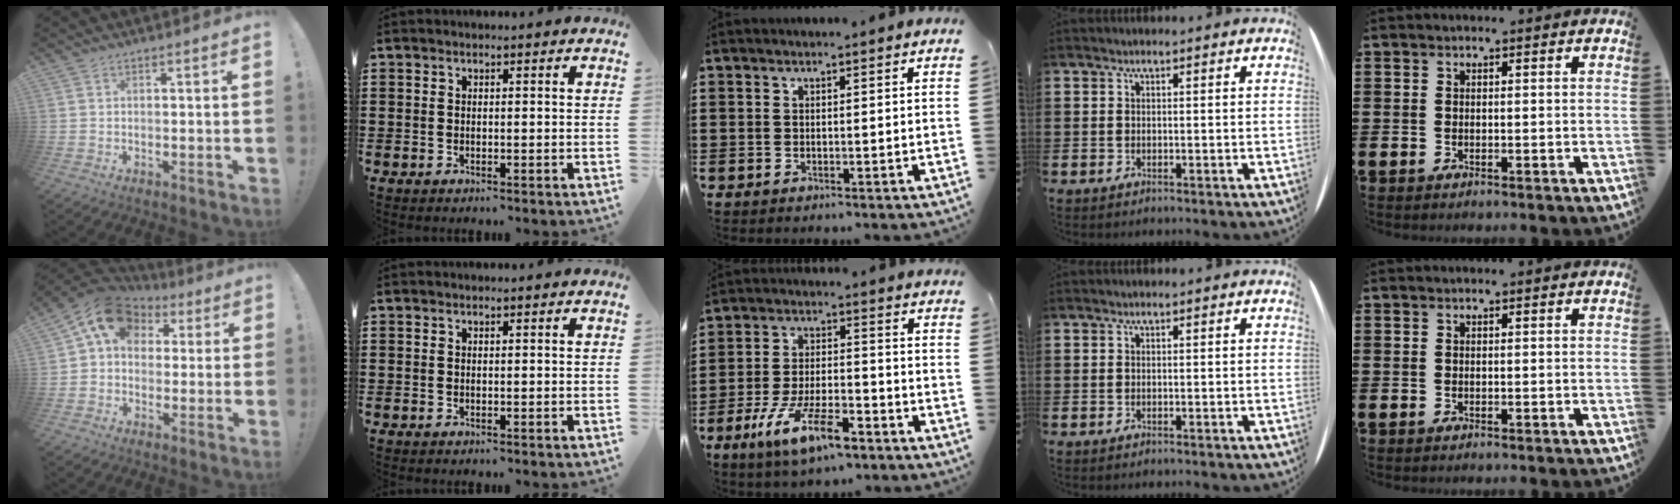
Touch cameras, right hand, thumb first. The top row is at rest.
{"thumb": {"total": 12.7, "force": [4.4, 9.5, 7.1], "torque": [-0.117, -0.005, 0.088]}, "middle": {"total": 10.1, "force": [-6.2, 2.9, 7.5], "torque": [-0.162, -0.003, -0.118]}}